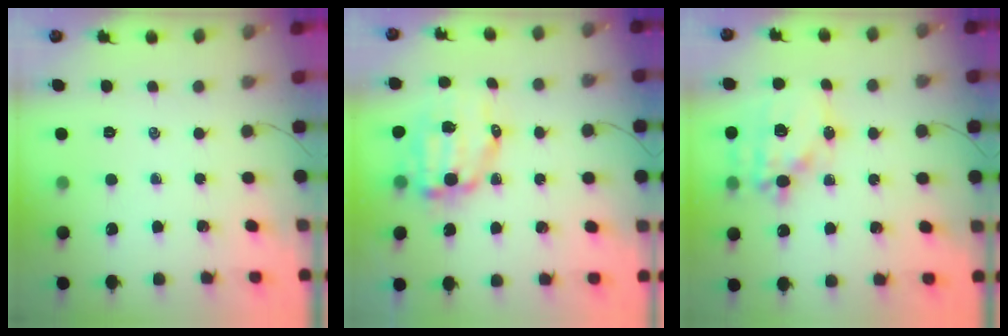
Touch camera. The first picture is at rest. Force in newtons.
{"total": 9.6, "press": 9.3, "slide": 2.0}
{"total": 15.6, "press": 15.2, "slide": 3.4}